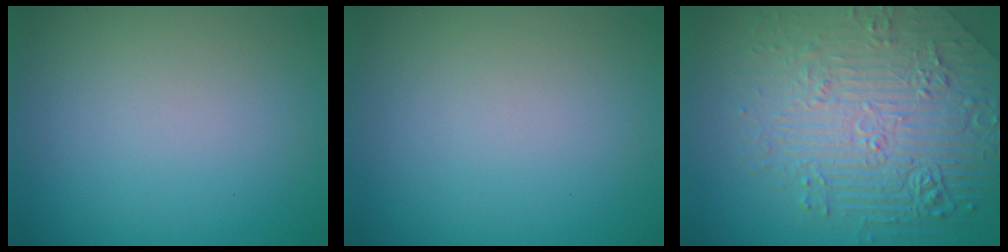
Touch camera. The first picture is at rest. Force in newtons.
{"total": 0.0}
{"total": 8.0, "press": 6.1, "slide": 5.1}